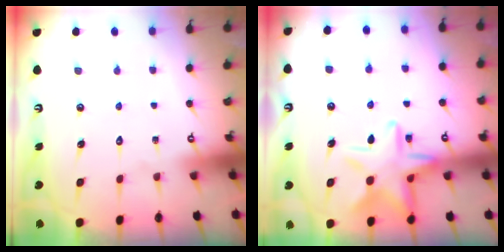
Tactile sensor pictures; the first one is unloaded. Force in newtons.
{"total": 14.6, "press": 14.5, "slide": 1.1}